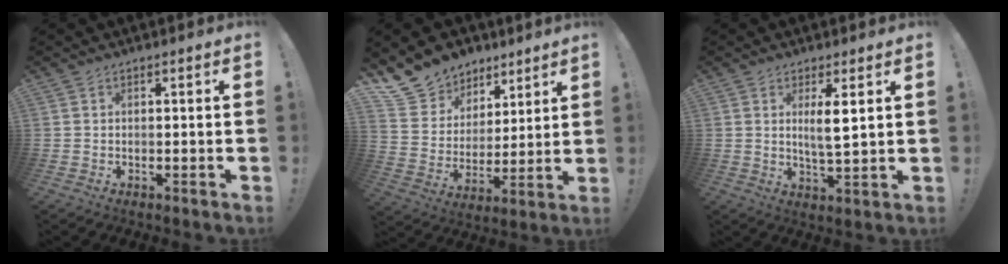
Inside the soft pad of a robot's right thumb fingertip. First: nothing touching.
{"total": 13.0, "force": [9.1, 8.9, 2.4], "torque": [-0.053, -0.065, 0.184]}
{"total": 6.1, "force": [2.1, 1.0, 5.7], "torque": [-0.099, -0.009, 0.032]}